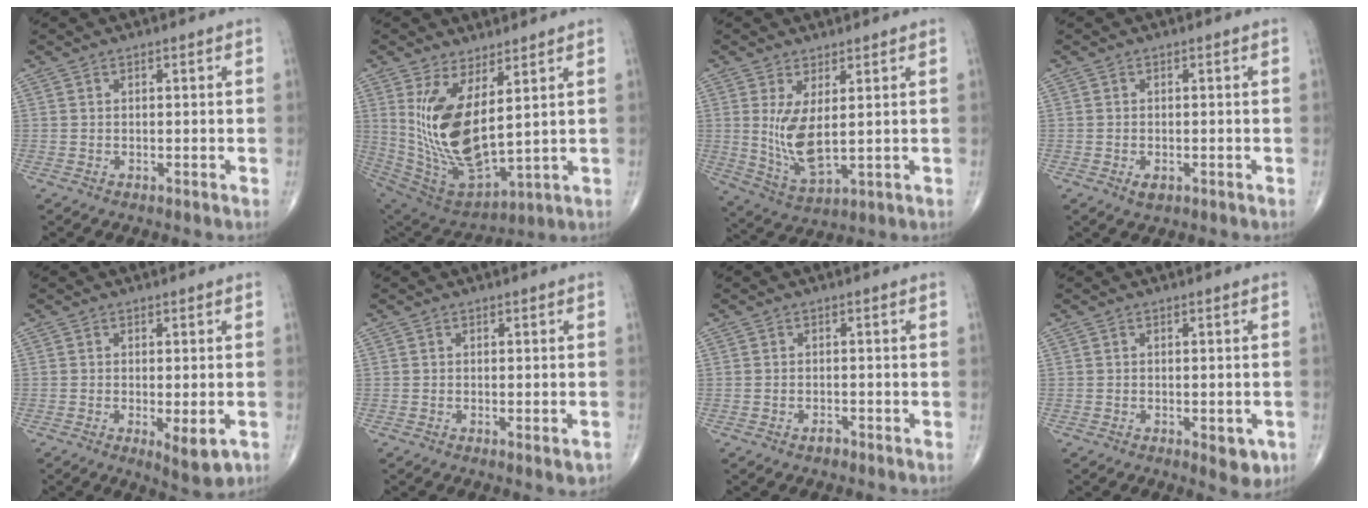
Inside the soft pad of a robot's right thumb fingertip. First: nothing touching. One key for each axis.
{"total": 16.5, "fx": 4.1, "fy": 6.9, "fz": 14.4, "tx": -0.282, "ty": -0.038, "tz": 0.105}
{"total": 8.4, "fx": 1.3, "fy": 3.2, "fz": 7.6, "tx": -0.155, "ty": -0.026, "tz": 0.039}
{"total": 1.7, "fx": -0.7, "fy": 1.0, "fz": 1.2, "tx": -0.017, "ty": 0.001, "tz": -0.009}
{"total": 5.6, "fx": -1.8, "fy": 1.9, "fz": 5.0, "tx": -0.075, "ty": -0.013, "tz": -0.023}
{"total": 2.3, "fx": -0.9, "fy": 0.8, "fz": 2.0, "tx": -0.022, "ty": -0.001, "tz": -0.010}
{"total": 1.1, "fx": -0.9, "fy": 0.6, "fz": 0.4, "tx": -0.005, "ty": 0.004, "tz": -0.014}
{"total": 4.3, "fx": -1.6, "fy": 2.0, "fz": 3.5, "tx": -0.026, "ty": -0.003, "tz": -0.016}